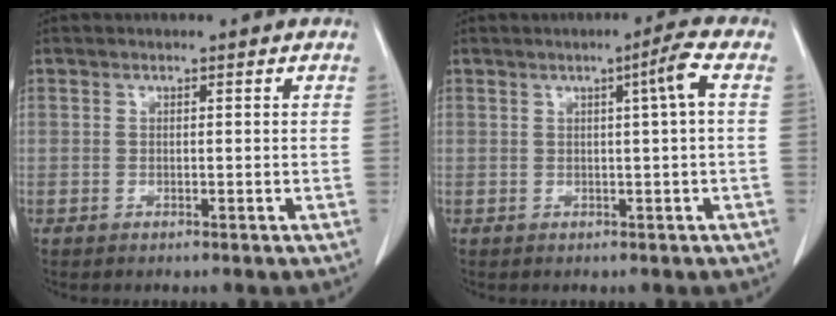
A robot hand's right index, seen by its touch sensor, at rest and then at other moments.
{"total": 3.2, "force": [0.6, -0.8, 3.1], "torque": [-0.049, 0.003, 0.010]}